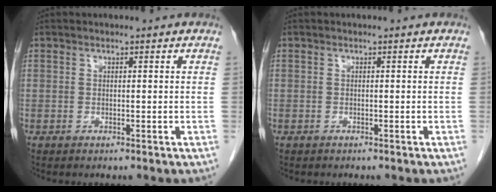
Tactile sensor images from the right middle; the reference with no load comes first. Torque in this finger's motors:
{"motor_torque": [1.49, -0.65, 1.05, 0.21]}